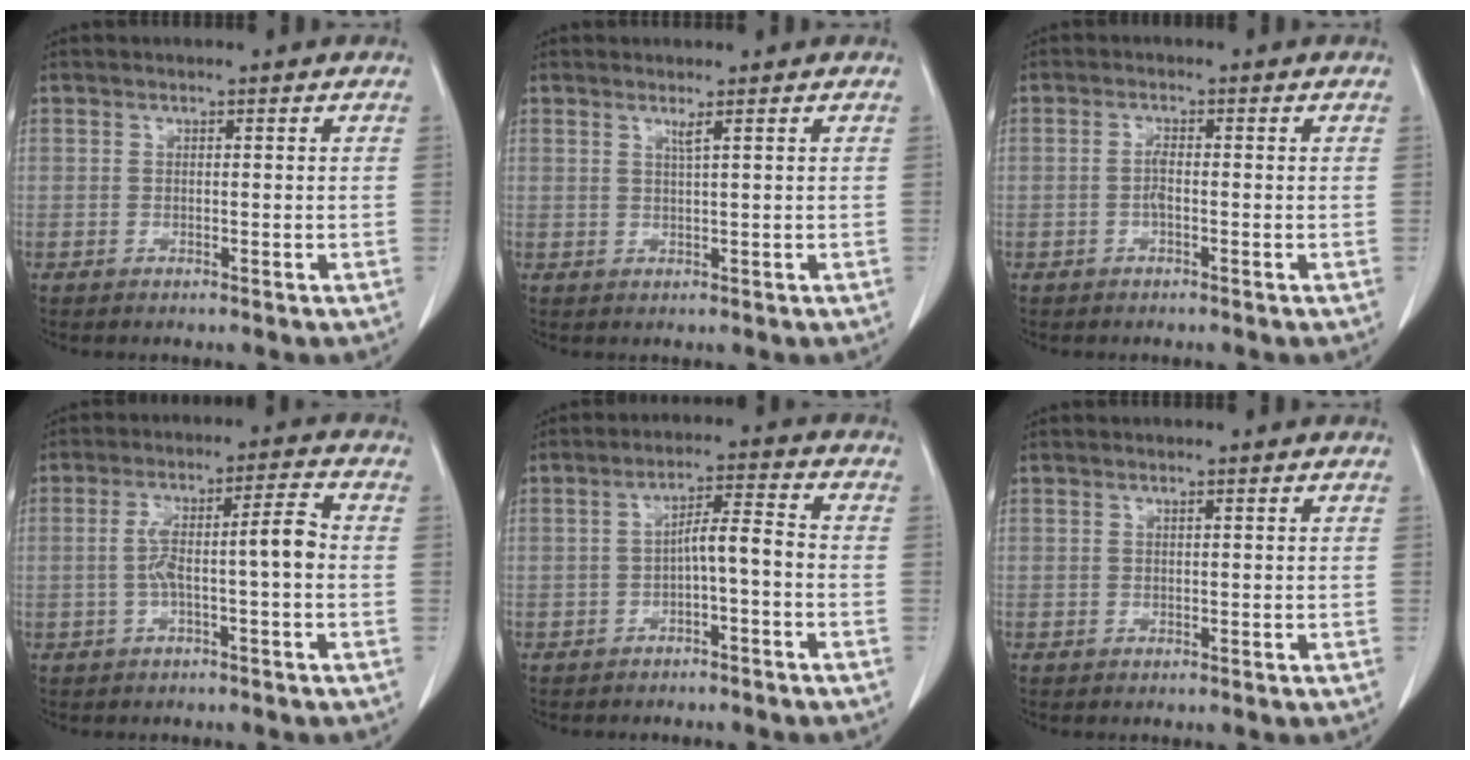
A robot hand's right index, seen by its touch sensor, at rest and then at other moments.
{"total": 1.1, "force": [0.7, -0.4, 0.8], "torque": [-0.023, -0.008, 0.016]}
{"total": 1.5, "force": [-0.4, 0.3, 1.4], "torque": [-0.026, 0.003, -0.008]}
{"total": 6.8, "force": [-0.9, 0.7, 6.8], "torque": [-0.124, 0.032, -0.009]}
{"total": 4.8, "force": [-1.4, 0.7, 4.5], "torque": [-0.076, 0.022, -0.018]}
{"total": 0.0}